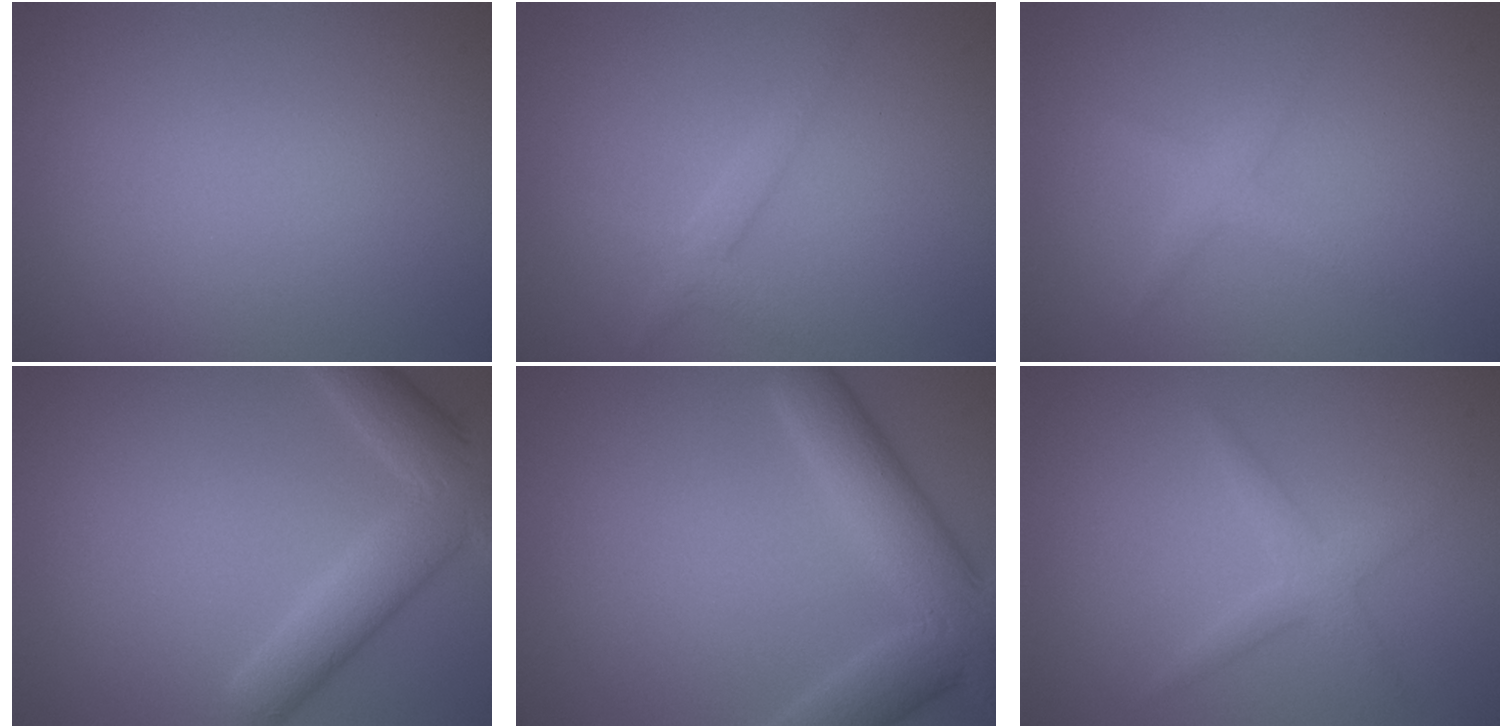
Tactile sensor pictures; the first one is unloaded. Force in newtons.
{"total": 1.8, "press": 1.8, "slide": 0.1}
{"total": 1.6, "press": 1.6, "slide": 0.1}
{"total": 5.8, "press": 5.8, "slide": 0.3}
{"total": 6.9, "press": 6.9, "slide": 0.6}
{"total": 2.1, "press": 2.1, "slide": 0.0}